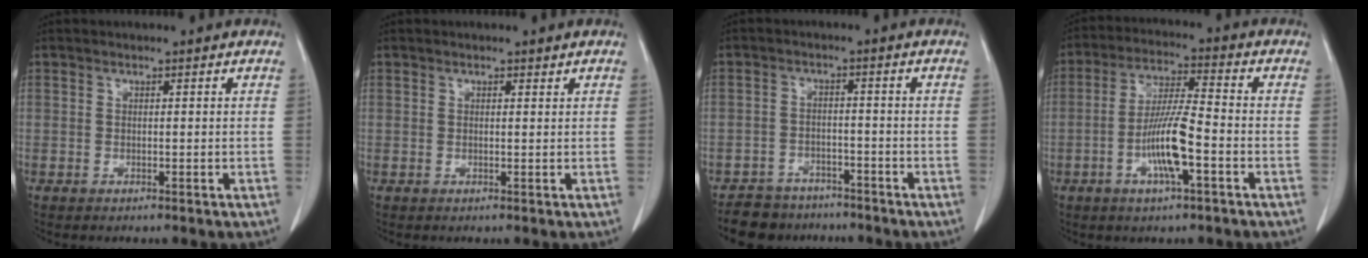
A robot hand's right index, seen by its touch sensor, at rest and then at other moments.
{"total": 0.5, "force": [0.4, 0.3, 0.2], "torque": [-0.006, 0.002, 0.005]}
{"total": 9.2, "force": [-7.7, 4.6, 1.8], "torque": [-0.030, 0.006, -0.115]}
{"total": 9.8, "force": [-3.2, 1.4, 9.2], "torque": [-0.180, 0.002, -0.061]}